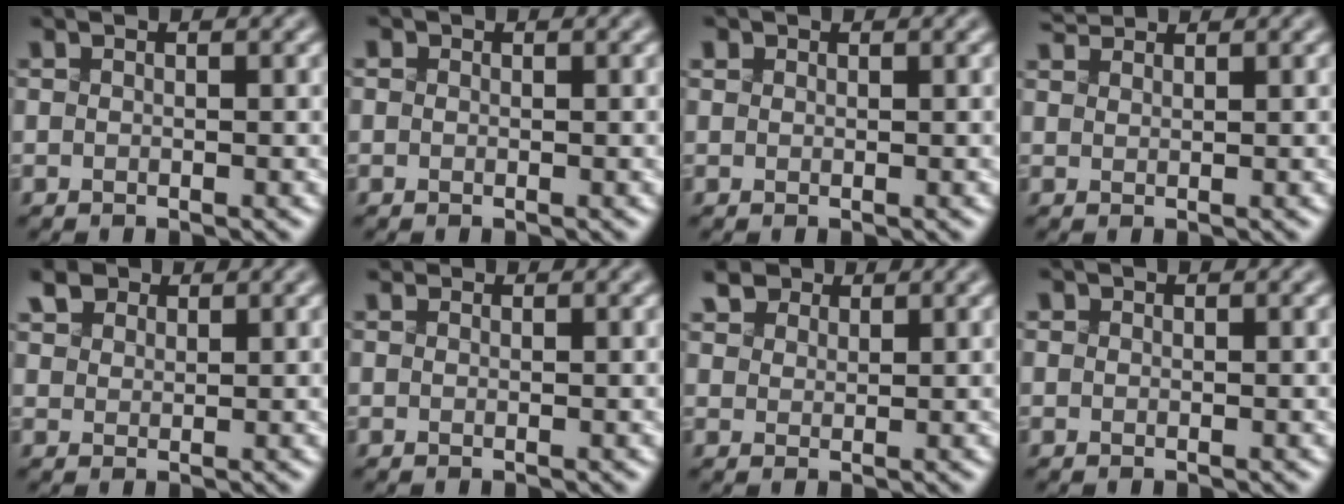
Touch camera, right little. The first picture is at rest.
{"total": 1.9, "force": [1.0, 1.4, 0.9], "torque": [-0.013, 0.019, -0.001]}
{"total": 1.8, "force": [1.1, 1.2, 0.8], "torque": [-0.026, 0.015, 0.015]}
{"total": 1.5, "force": [1.4, 0.2, 0.2], "torque": [-0.015, 0.010, 0.033]}
{"total": 5.2, "force": [3.4, 3.2, 2.4], "torque": [-0.077, 0.016, 0.058]}
{"total": 0.7, "force": [0.6, 0.4, 0.1], "torque": [-0.010, -0.001, 0.013]}
{"total": 6.1, "force": [4.1, 3.7, 2.5], "torque": [-0.078, 0.013, 0.069]}
{"total": 1.3, "force": [0.7, 1.0, 0.6], "torque": [-0.015, 0.012, 0.008]}